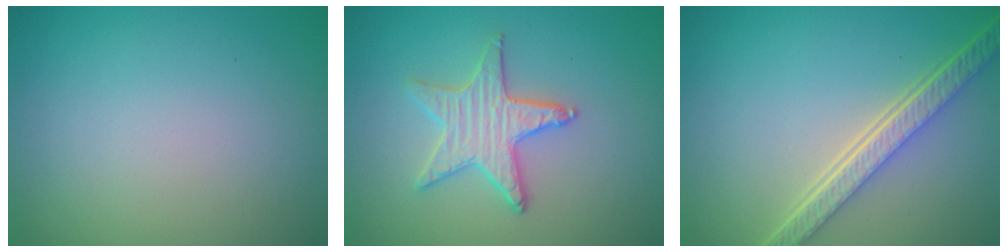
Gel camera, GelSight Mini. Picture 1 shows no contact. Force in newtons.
{"total": 3.3, "press": 3.3, "slide": 0.1}
{"total": 5.5, "press": 4.1, "slide": 3.8}